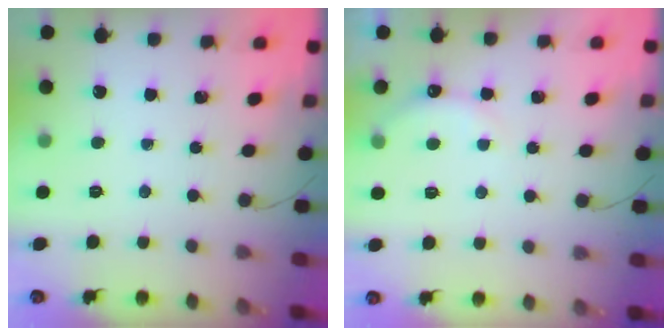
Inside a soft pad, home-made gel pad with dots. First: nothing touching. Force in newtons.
{"total": 6.5, "press": 6.4, "slide": 1.3}